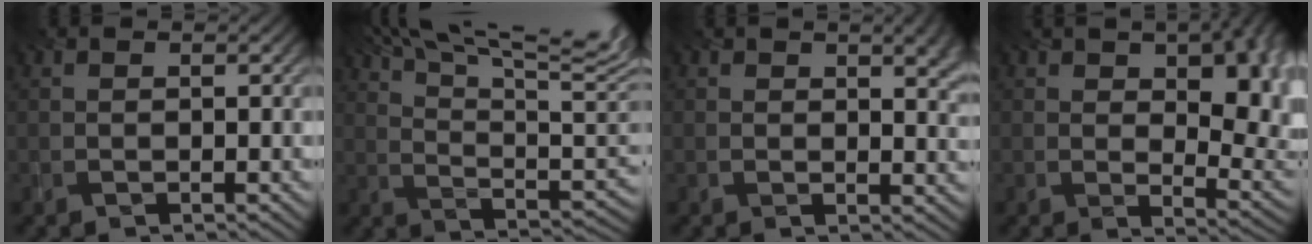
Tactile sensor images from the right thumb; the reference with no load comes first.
{"total": 18.1, "force": [11.5, 4.9, 13.1], "torque": [-0.214, 0.029, 0.170]}
{"total": 4.7, "force": [1.8, 2.7, 3.3], "torque": [-0.050, -0.014, 0.040]}
{"total": 13.0, "force": [3.0, 7.3, 10.4], "torque": [-0.133, -0.019, 0.063]}